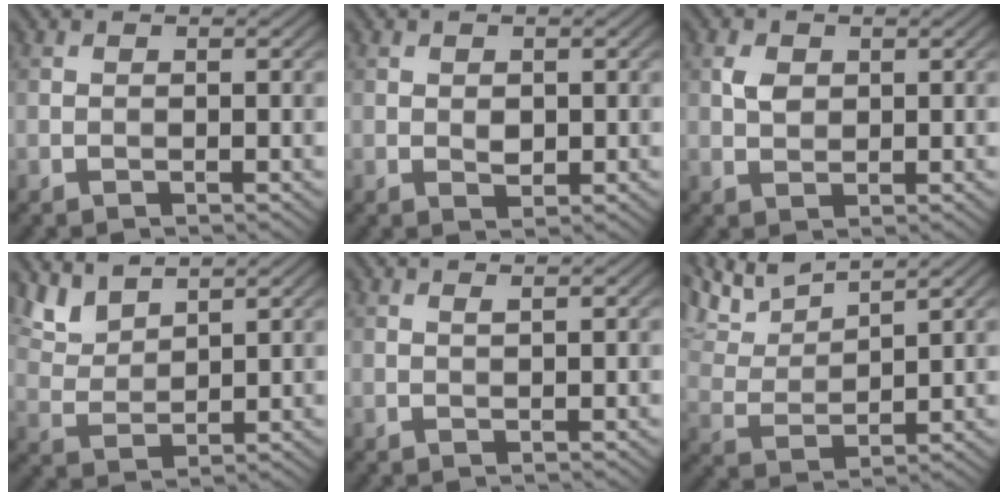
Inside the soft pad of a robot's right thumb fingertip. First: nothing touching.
{"total": 1.4, "force": [0.2, 1.0, 1.0], "torque": [-0.023, -0.003, 0.004]}
{"total": 2.1, "force": [0.6, 1.6, 1.2], "torque": [-0.032, 0.000, 0.012]}
{"total": 4.9, "force": [4.1, 1.6, 2.2], "torque": [-0.064, 0.001, 0.092]}
{"total": 0.5, "force": [0.4, 0.0, 0.4], "torque": [-0.008, 0.001, 0.007]}
{"total": 8.0, "force": [6.5, 1.8, 4.4], "torque": [-0.104, 0.013, 0.127]}